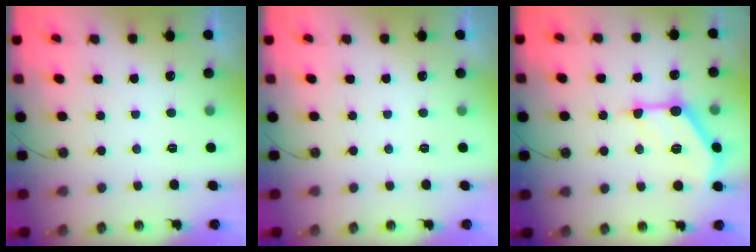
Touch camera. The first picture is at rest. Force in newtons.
{"total": 0.0}
{"total": 15.7, "press": 15.7, "slide": 0.5}